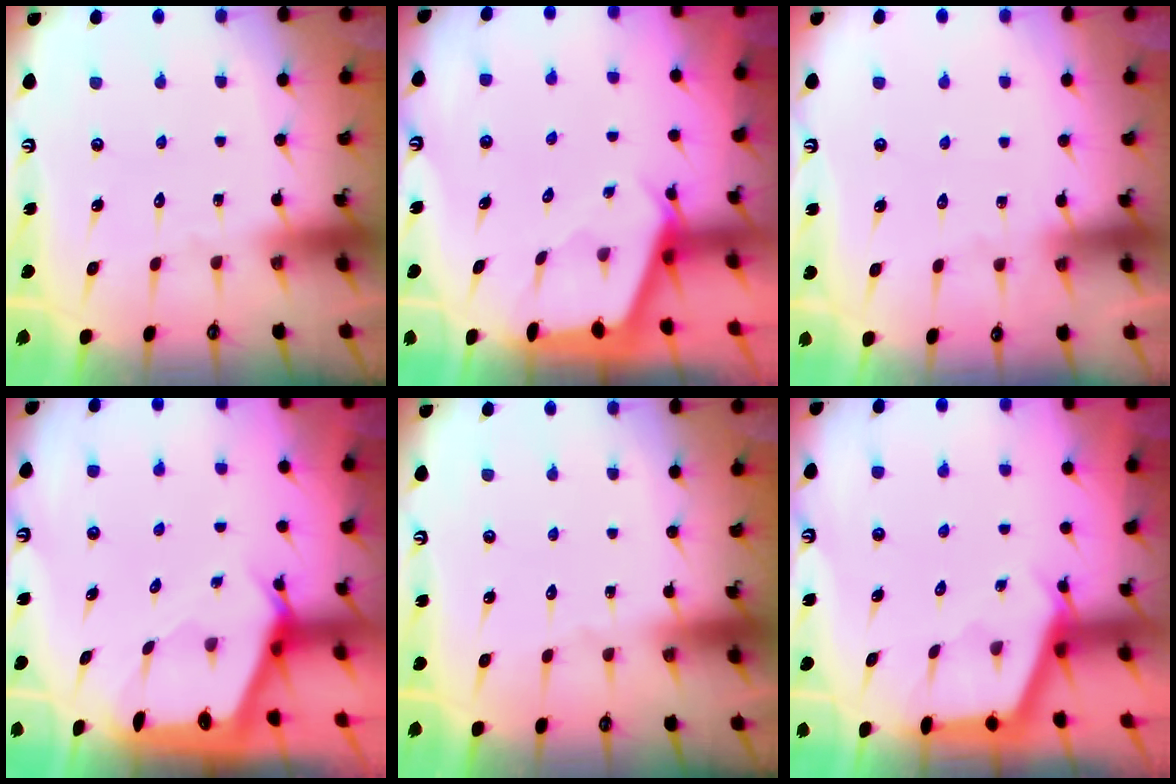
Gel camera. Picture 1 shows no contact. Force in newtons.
{"total": 2.5, "press": 2.5, "slide": 0.3}
{"total": 4.8, "press": 4.8, "slide": 0.6}
{"total": 2.5, "press": 2.5, "slide": 0.2}
{"total": 0.0}
{"total": 2.9, "press": 2.9, "slide": 0.4}